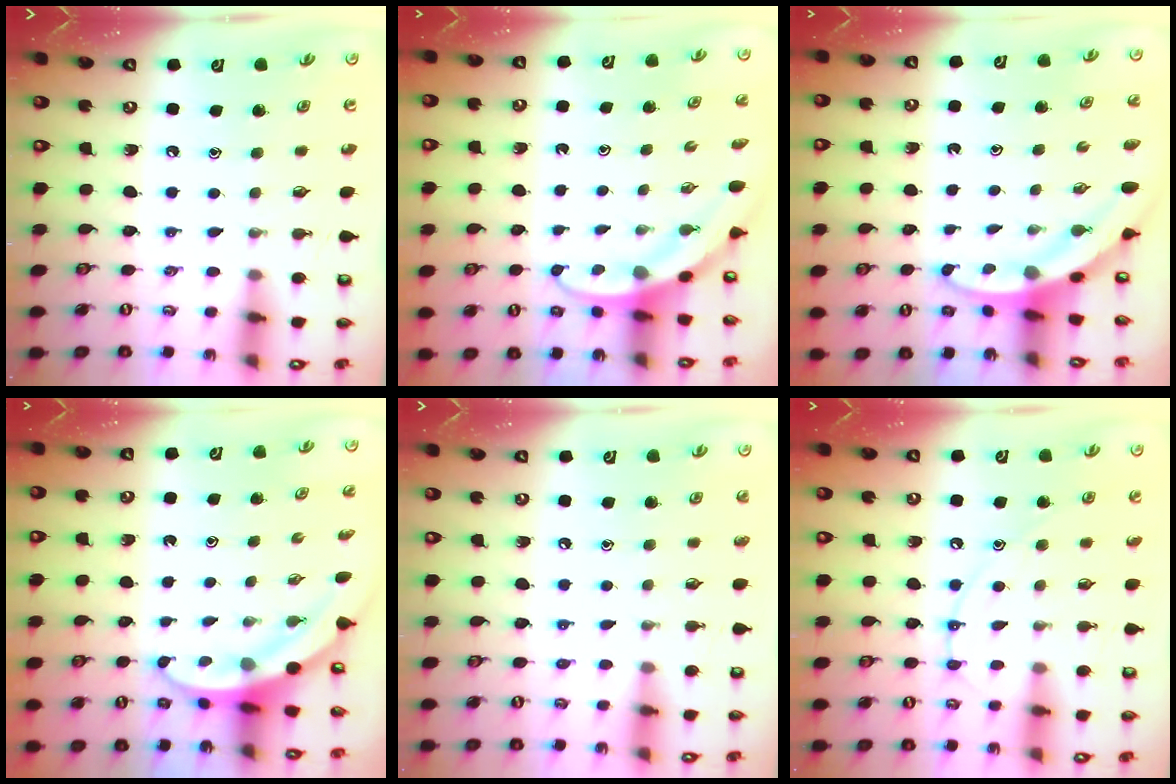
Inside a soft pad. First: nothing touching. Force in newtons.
{"total": 3.1, "press": 3.1, "slide": 0.1}
{"total": 3.6, "press": 3.6, "slide": 0.1}
{"total": 3.5, "press": 3.5, "slide": 0.3}
{"total": 4.1, "press": 4.1, "slide": 0.4}
{"total": 8.8, "press": 8.8, "slide": 0.9}